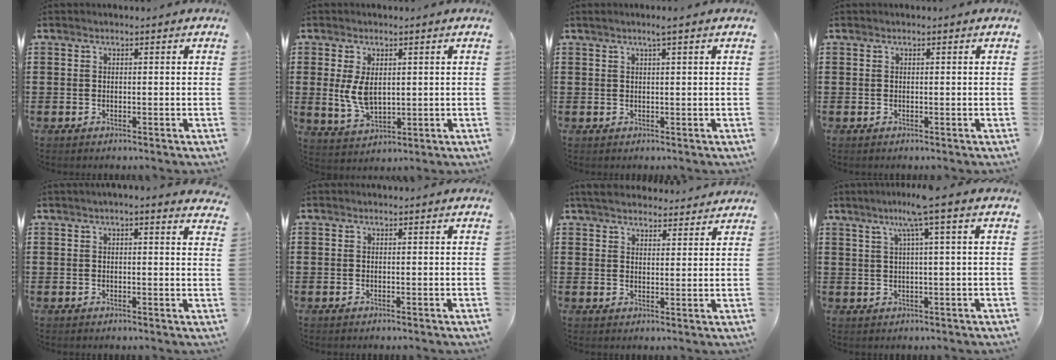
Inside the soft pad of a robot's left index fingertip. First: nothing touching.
{"total": 5.6, "force": [0.9, 3.3, 4.4], "torque": [-0.112, -0.001, 0.011]}
{"total": 1.6, "force": [0.9, -0.2, 1.4], "torque": [-0.026, -0.001, 0.015]}
{"total": 0.0}
{"total": 1.6, "force": [1.2, 0.0, 1.0], "torque": [-0.022, 0.002, 0.023]}
{"total": 0.0}
{"total": 4.3, "force": [4.1, 0.7, 1.2], "torque": [-0.036, -0.010, 0.076]}
{"total": 5.7, "force": [2.8, -0.7, 4.9], "torque": [-0.101, 0.003, 0.044]}